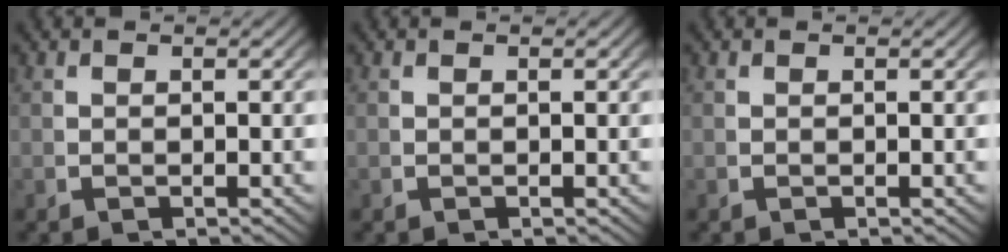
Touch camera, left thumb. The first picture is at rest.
{"total": 0.0}
{"total": 0.0}